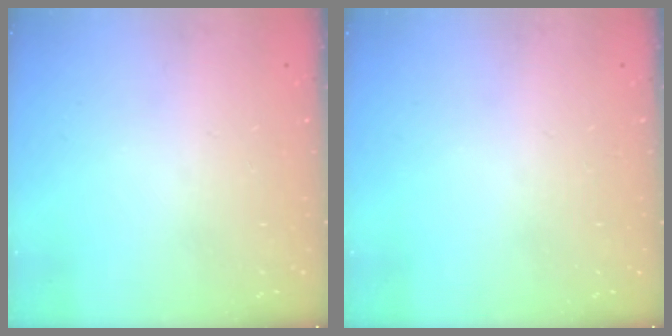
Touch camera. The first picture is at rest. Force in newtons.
{"total": 0.0}